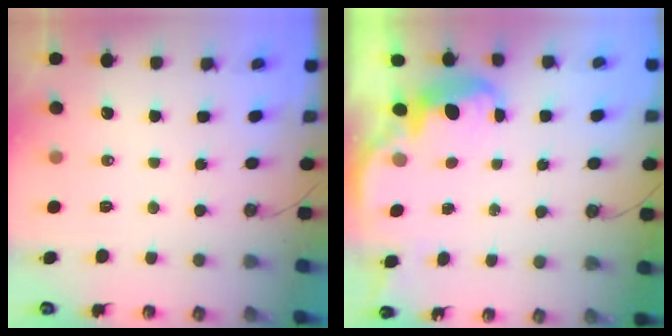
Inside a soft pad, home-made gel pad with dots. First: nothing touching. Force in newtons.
{"total": 2.5, "press": 2.4, "slide": 0.7}